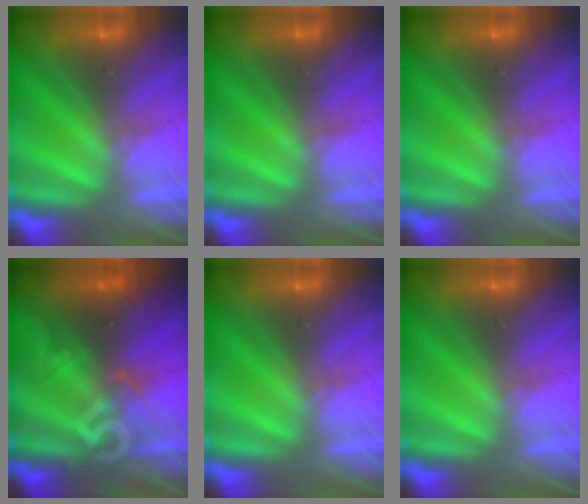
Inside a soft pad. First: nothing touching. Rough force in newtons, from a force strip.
{"total": 0.0}
{"total": 0.0}
{"total": 2.9}
{"total": 0.0}
{"total": 0.0}